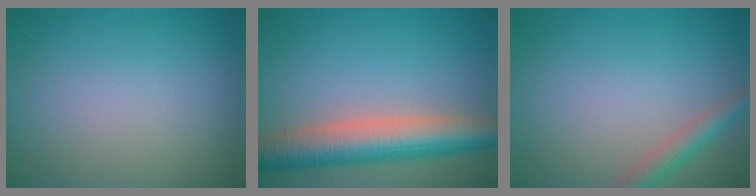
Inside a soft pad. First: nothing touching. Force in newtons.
{"total": 8.1, "press": 8.1, "slide": 0.4}
{"total": 2.4, "press": 2.4, "slide": 0.1}